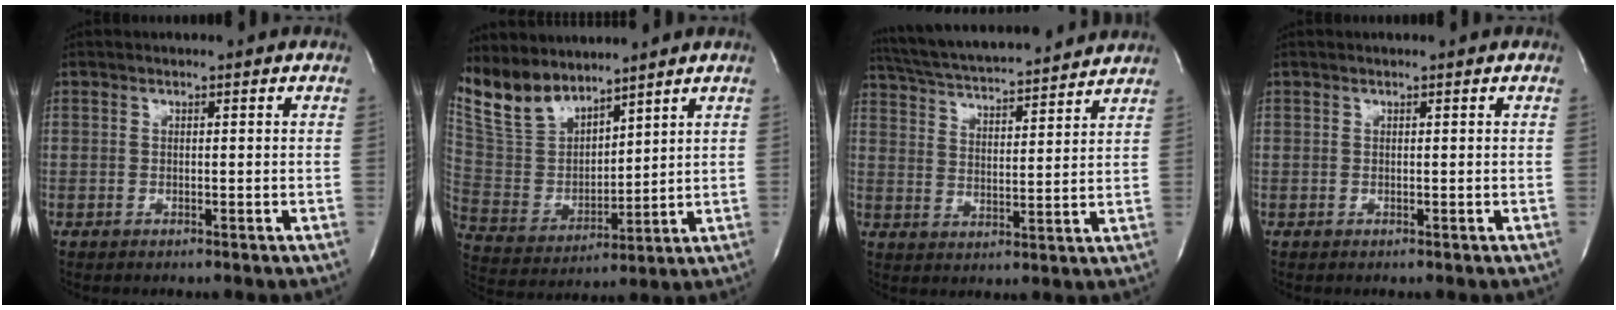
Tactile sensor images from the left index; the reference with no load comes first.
{"total": 11.2, "force": [9.9, 4.1, 3.0], "torque": [-0.080, 0.012, 0.214]}
{"total": 18.4, "force": [17.0, 1.8, 6.8], "torque": [-0.123, 0.030, 0.258]}
{"total": 0.0}